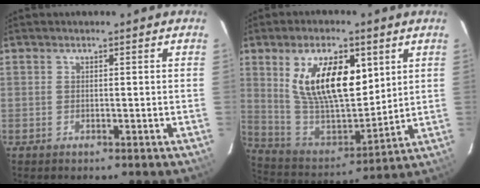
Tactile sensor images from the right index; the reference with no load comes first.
{"total": 18.2, "force": [6.7, 8.6, 14.5], "torque": [-0.264, 0.001, 0.137]}